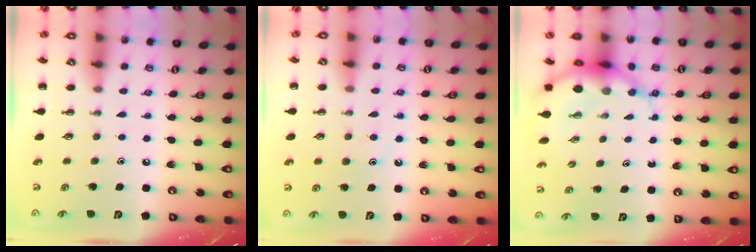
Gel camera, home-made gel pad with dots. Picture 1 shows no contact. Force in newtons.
{"total": 7.7, "press": 7.6, "slide": 1.1}
{"total": 5.2, "press": 4.9, "slide": 1.9}